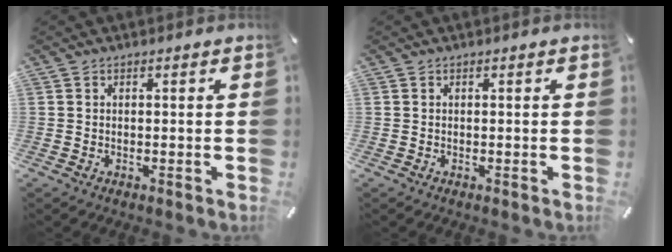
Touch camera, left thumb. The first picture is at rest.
{"total": 0.0}